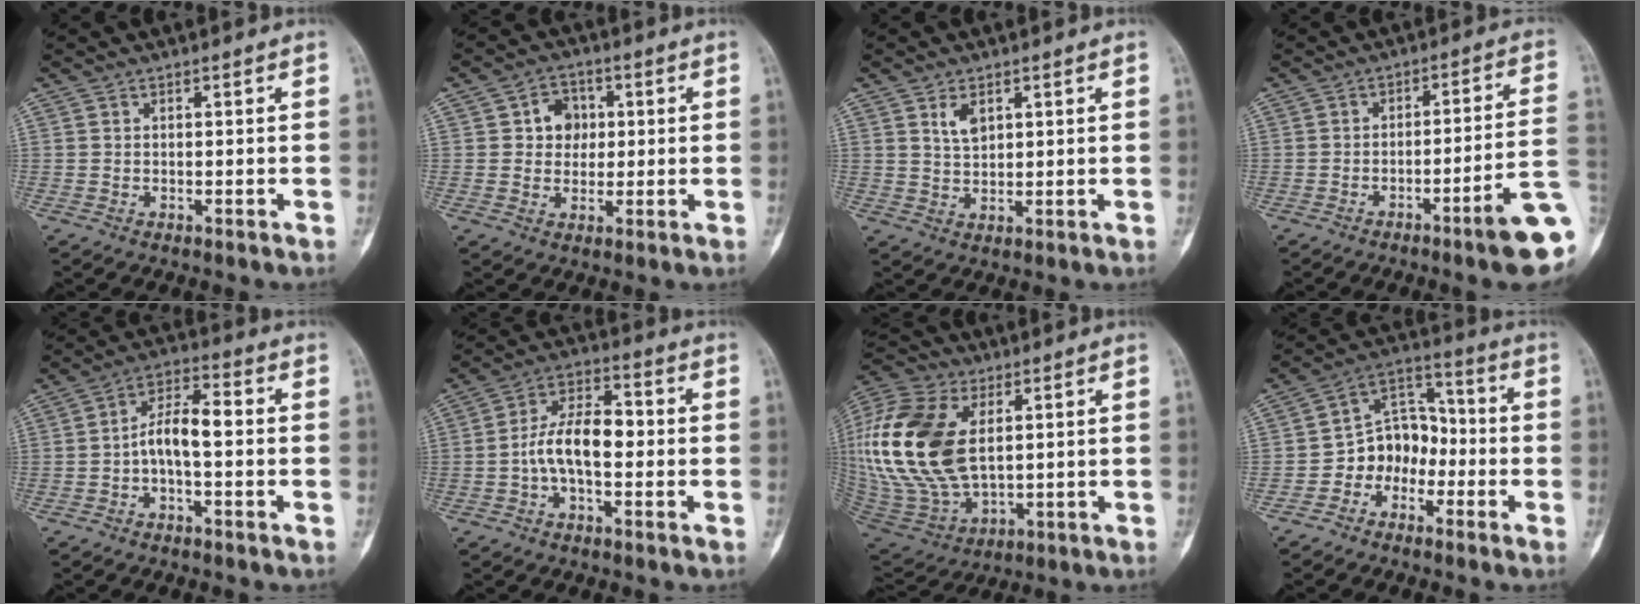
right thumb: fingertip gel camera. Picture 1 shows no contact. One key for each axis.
{"total": 6.2, "fx": 1.1, "fy": 5.3, "fz": 3.0, "tx": -0.011, "ty": 0.004, "tz": 0.014}
{"total": 3.6, "fx": 1.8, "fy": 2.1, "fz": 2.4, "tx": -0.037, "ty": -0.010, "tz": 0.037}
{"total": 12.1, "fx": -5.2, "fy": 0.6, "fz": 10.9, "tx": -0.141, "ty": 0.028, "tz": -0.075}
{"total": 7.5, "fx": -0.9, "fy": 3.3, "fz": 6.7, "tx": -0.120, "ty": 0.036, "tz": -0.023}
{"total": 10.0, "fx": -1.2, "fy": 5.1, "fz": 8.5, "tx": -0.147, "ty": 0.034, "tz": -0.028}
{"total": 26.2, "fx": 5.1, "fy": 15.3, "fz": 20.6, "tx": -0.466, "ty": -0.014, "tz": 0.101}
{"total": 9.7, "fx": -3.3, "fy": 7.7, "fz": 4.9, "tx": -0.045, "ty": 0.059, "tz": -0.073}